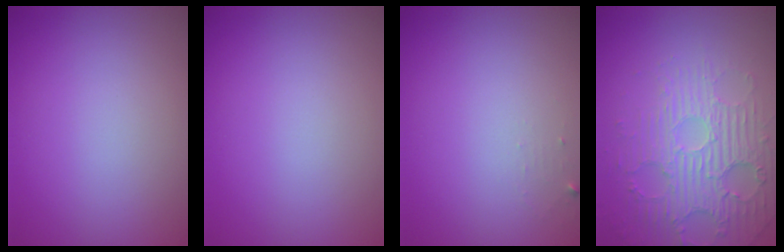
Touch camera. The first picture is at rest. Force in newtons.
{"total": 0.0}
{"total": 0.6, "press": 0.6, "slide": 0.1}
{"total": 4.2, "press": 3.7, "slide": 1.9}